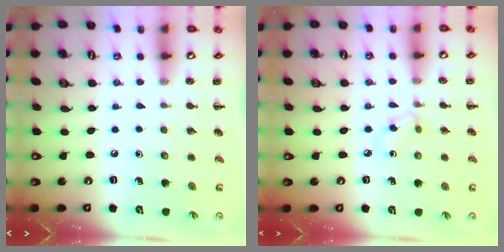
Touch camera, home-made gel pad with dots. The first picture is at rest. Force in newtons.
{"total": 2.7, "press": 2.5, "slide": 1.1}